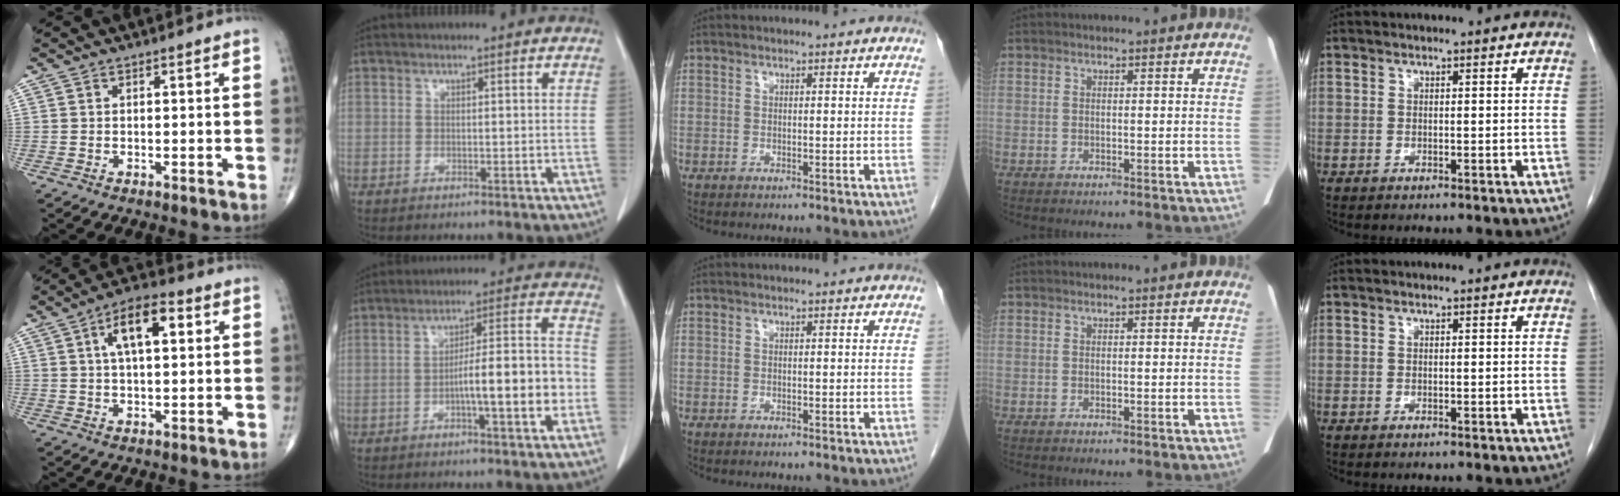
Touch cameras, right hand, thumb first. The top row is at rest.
{"thumb": {"total": 9.9, "force": [2.9, 4.3, 8.5], "torque": [-0.132, 0.013, 0.040]}, "index": {"total": 11.0, "force": [-2.9, 1.2, 10.5], "torque": [-0.162, 0.021, -0.044]}}